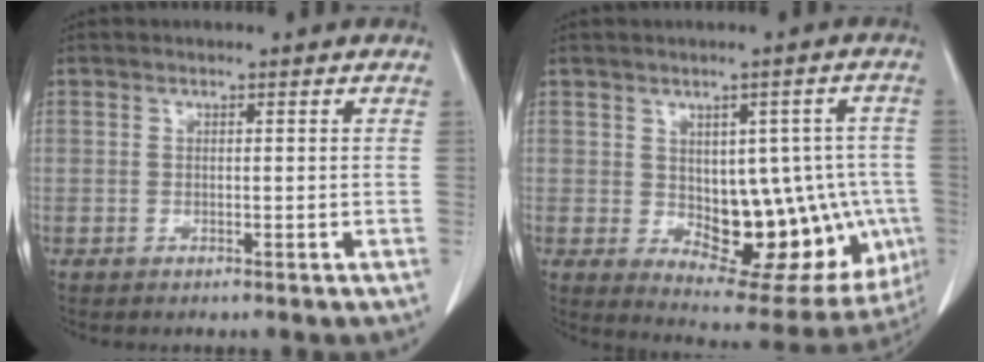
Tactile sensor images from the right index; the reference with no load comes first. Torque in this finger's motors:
{"motor_torque": [1.18, -0.36, 0.26, 0.04]}